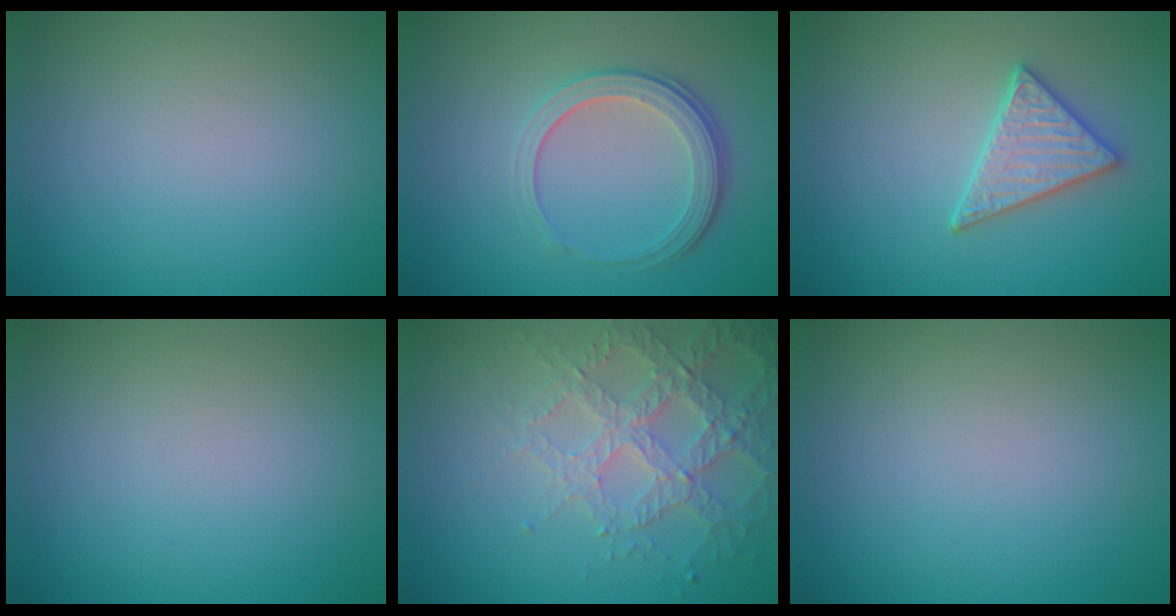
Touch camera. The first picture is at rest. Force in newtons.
{"total": 3.8, "press": 2.7, "slide": 2.7}
{"total": 3.0, "press": 2.9, "slide": 0.7}
{"total": 0.0}
{"total": 4.1, "press": 4.0, "slide": 0.9}
{"total": 0.0}